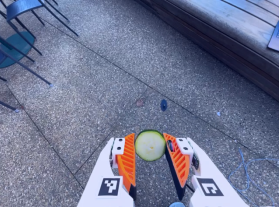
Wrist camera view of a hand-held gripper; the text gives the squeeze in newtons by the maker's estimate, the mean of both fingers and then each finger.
{"total": 7.1, "left": 7.0, "right": 7.3}